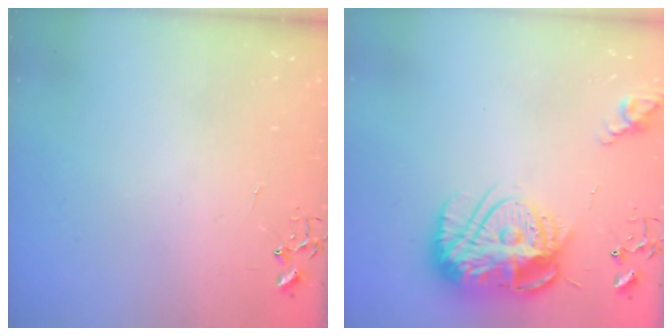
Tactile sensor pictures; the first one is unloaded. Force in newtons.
{"total": 17.2, "press": 17.2, "slide": 1.4}